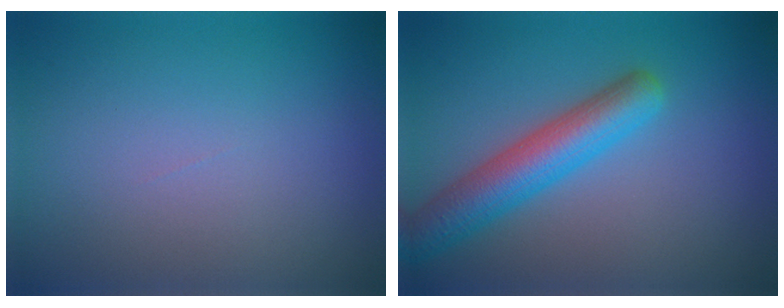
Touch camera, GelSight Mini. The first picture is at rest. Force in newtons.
{"total": 5.1, "press": 5.1, "slide": 0.3}